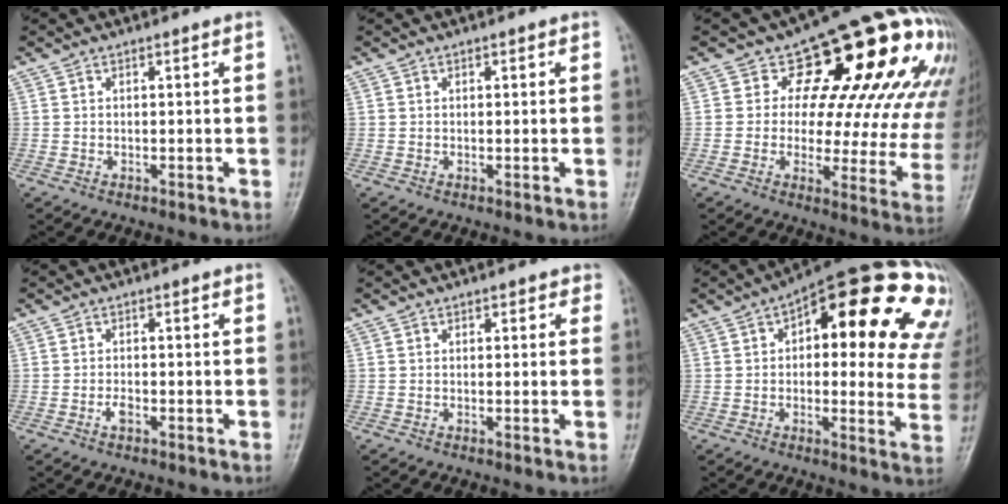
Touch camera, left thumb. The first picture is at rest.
{"total": 0.7, "force": [0.3, 0.5, 0.4], "torque": [0.002, 0.000, 0.001]}
{"total": 21.5, "force": [9.7, 11.7, 15.2], "torque": [-0.146, -0.022, 0.105]}
{"total": 1.7, "force": [-0.8, 0.9, 1.2], "torque": [-0.022, 0.001, -0.019]}
{"total": 1.7, "force": [0.8, 1.2, 0.9], "torque": [0.014, 0.001, 0.002]}
{"total": 25.2, "force": [10.5, 10.5, 20.4], "torque": [-0.207, 0.015, 0.124]}